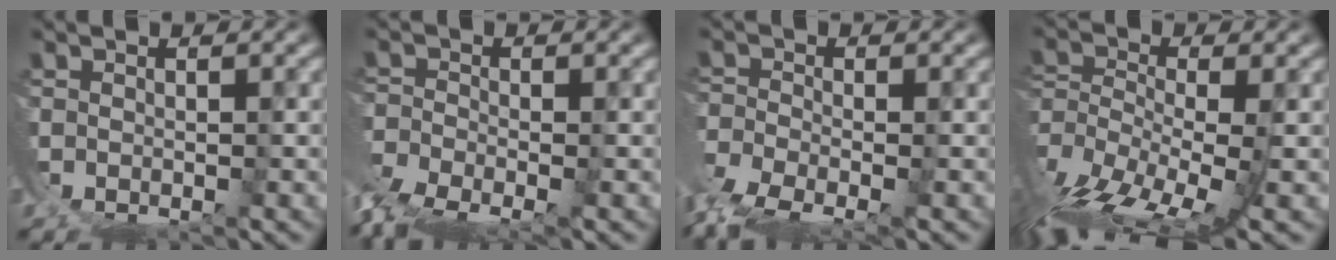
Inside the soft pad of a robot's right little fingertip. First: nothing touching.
{"total": 4.1, "force": [-3.2, 1.4, 2.2], "torque": [-0.044, -0.026, -0.051]}
{"total": 4.2, "force": [-3.0, 1.4, 2.6], "torque": [-0.057, -0.028, -0.047]}
{"total": 10.9, "force": [-6.7, 4.7, 7.1], "torque": [-0.169, -0.066, -0.083]}